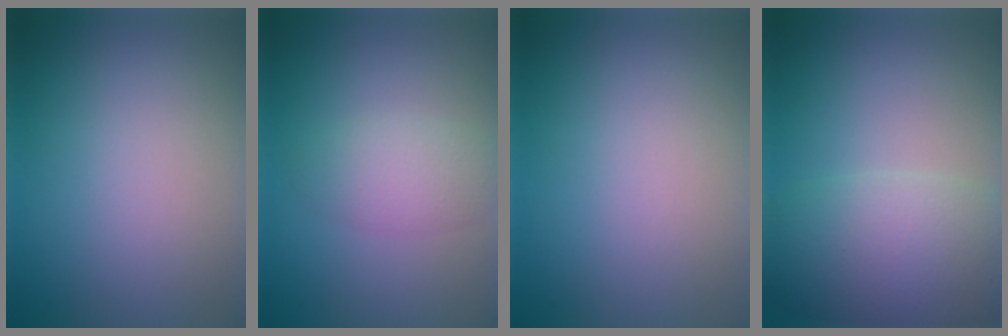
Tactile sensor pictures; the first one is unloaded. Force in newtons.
{"total": 2.7, "press": 2.7, "slide": 0.1}
{"total": 0.0}
{"total": 8.4, "press": 8.4, "slide": 0.6}